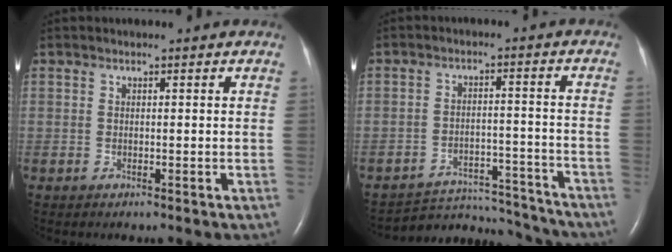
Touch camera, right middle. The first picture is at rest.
{"total": 13.5, "force": [-13.3, 2.1, 0.4], "torque": [-0.004, 0.023, -0.181]}